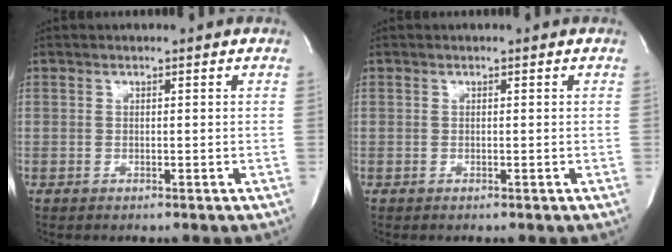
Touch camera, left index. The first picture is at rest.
{"total": 0.0}